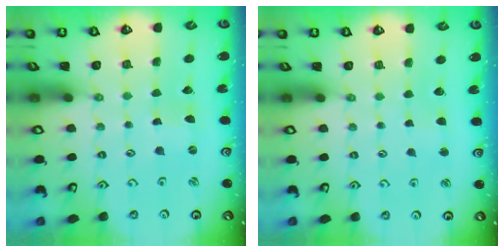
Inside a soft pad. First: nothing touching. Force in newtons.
{"total": 2.2, "press": 2.2, "slide": 0.3}